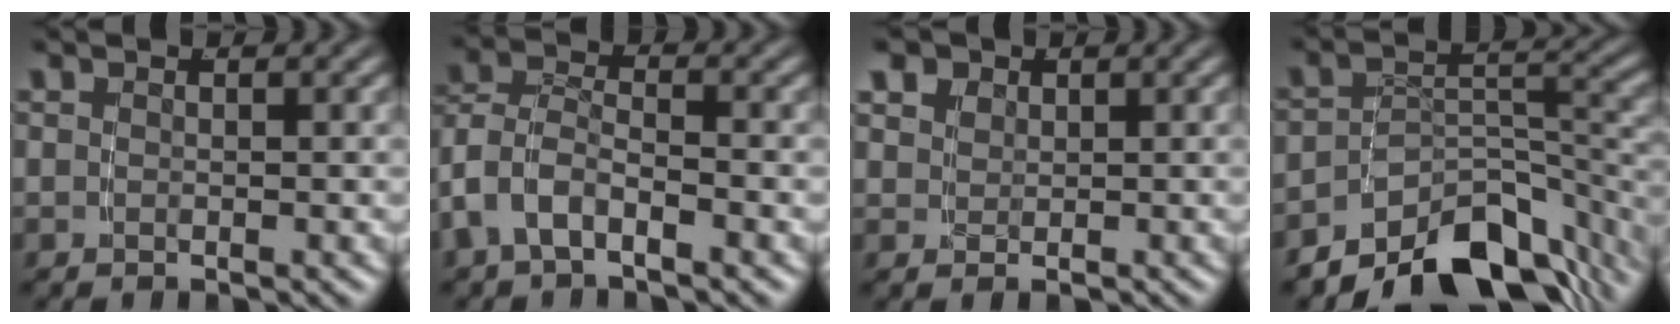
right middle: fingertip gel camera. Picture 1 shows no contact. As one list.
[{"total": 5.8, "force": [-1.8, 4.7, 3.0], "torque": [-0.085, -0.022, -0.033]}, {"total": 3.5, "force": [1.6, 2.6, 1.7], "torque": [-0.035, -0.004, 0.034]}, {"total": 14.4, "force": [-9.7, 7.5, 7.4], "torque": [-0.107, -0.037, -0.139]}]